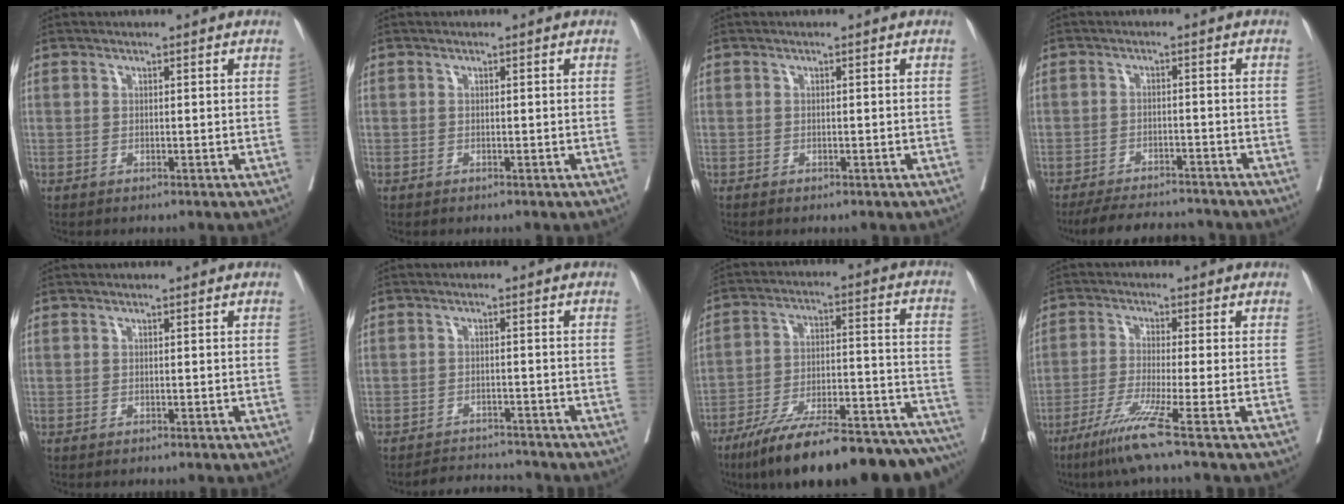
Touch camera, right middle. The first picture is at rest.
{"total": 0.0}
{"total": 1.1, "force": [-0.8, 0.3, 0.6], "torque": [-0.014, -0.005, -0.008]}
{"total": 10.5, "force": [-9.7, 2.2, 3.3], "torque": [-0.055, -0.003, -0.135]}
{"total": 0.0}
{"total": 4.4, "force": [-4.4, 0.5, -0.3], "torque": [0.001, -0.003, -0.070]}
{"total": 28.2, "force": [-22.7, 4.8, 16.1], "torque": [-0.180, 0.004, -0.327]}
{"total": 8.0, "force": [-5.0, -2.0, 5.9], "torque": [-0.108, -0.028, -0.099]}